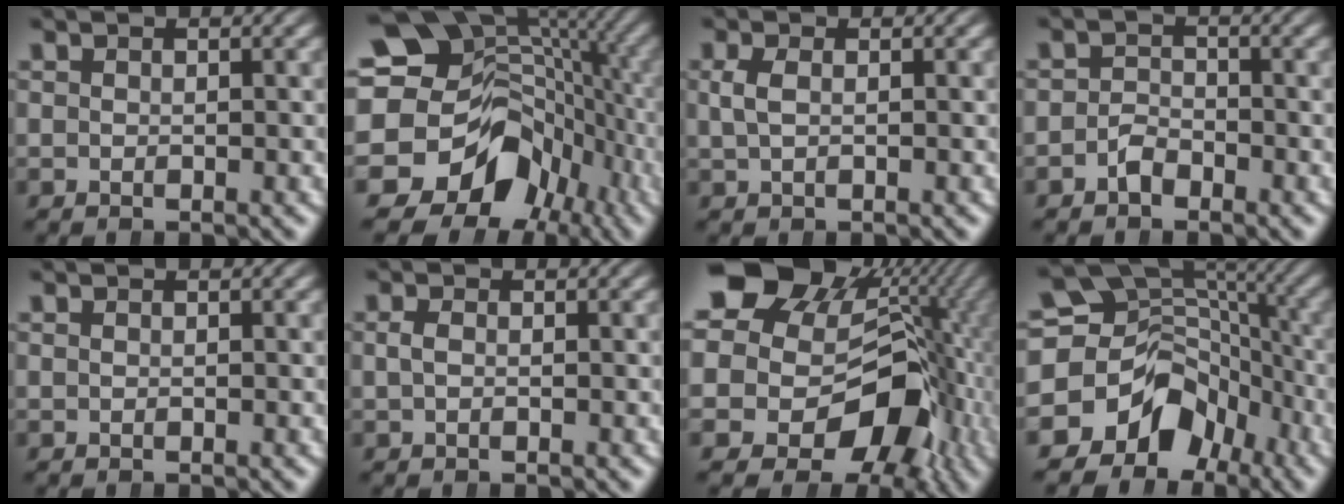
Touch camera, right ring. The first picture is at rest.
{"total": 20.8, "force": [-2.5, 17.6, 10.8], "torque": [-0.223, -0.064, -0.029]}
{"total": 1.1, "force": [0.3, 0.2, 1.1], "torque": [-0.034, -0.006, 0.011]}
{"total": 1.6, "force": [-1.3, 0.9, 0.2], "torque": [-0.010, -0.010, -0.022]}
{"total": 0.0}
{"total": 0.6, "force": [-0.2, -0.3, 0.5], "torque": [-0.019, -0.008, 0.003]}
{"total": 20.0, "force": [0.2, 16.4, 11.5], "torque": [-0.256, -0.053, 0.007]}
{"total": 15.0, "force": [-2.7, 12.8, 7.4], "torque": [-0.153, -0.044, -0.039]}